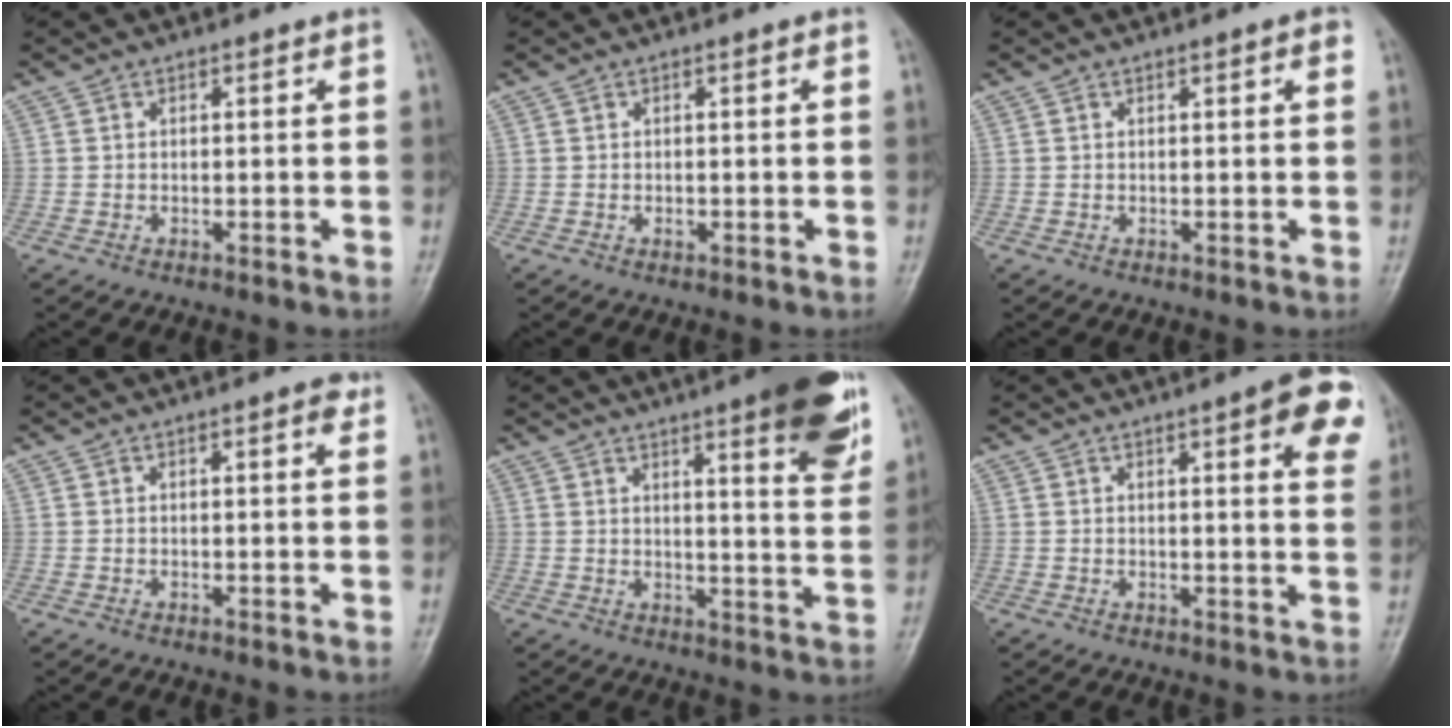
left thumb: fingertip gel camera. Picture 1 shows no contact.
{"total": 0.9, "force": [-0.2, 0.6, 0.7], "torque": [-0.008, 0.006, -0.001]}
{"total": 1.6, "force": [0.7, 0.3, 1.4], "torque": [-0.017, 0.001, 0.008]}
{"total": 2.2, "force": [1.1, 0.5, 1.8], "torque": [-0.020, -0.001, 0.012]}
{"total": 14.5, "force": [8.2, 2.7, 11.6], "torque": [-0.131, -0.041, 0.106]}
{"total": 10.1, "force": [4.5, 2.3, 8.7], "torque": [-0.081, -0.011, 0.048]}